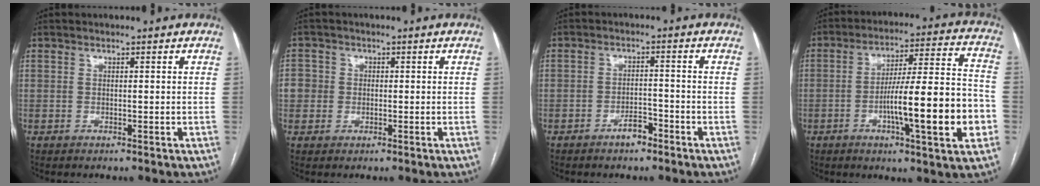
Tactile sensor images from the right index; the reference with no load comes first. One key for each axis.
{"total": 4.1, "fx": -0.1, "fy": 4.0, "fz": 0.9, "tx": -0.013, "ty": 0.014, "tz": -0.002}
{"total": 3.2, "fx": -2.3, "fy": 1.1, "fz": 1.8, "tx": -0.029, "ty": 0.005, "tz": -0.040}
{"total": 17.5, "fx": -4.7, "fy": 1.6, "fz": 16.8, "tx": -0.256, "ty": 0.011, "tz": -0.069}